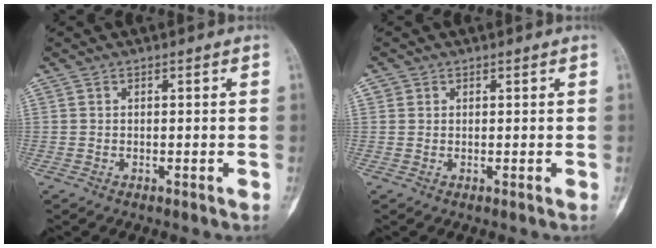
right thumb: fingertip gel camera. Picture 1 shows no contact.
{"total": 0.9, "force": [0.3, 0.8, 0.0], "torque": [0.004, 0.002, 0.006]}